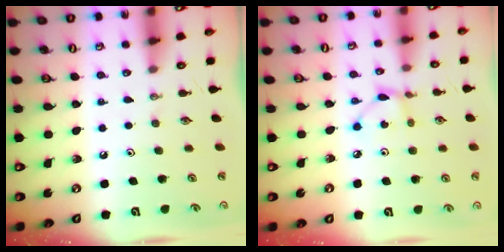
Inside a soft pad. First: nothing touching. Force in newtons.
{"total": 3.9, "press": 3.9, "slide": 0.2}